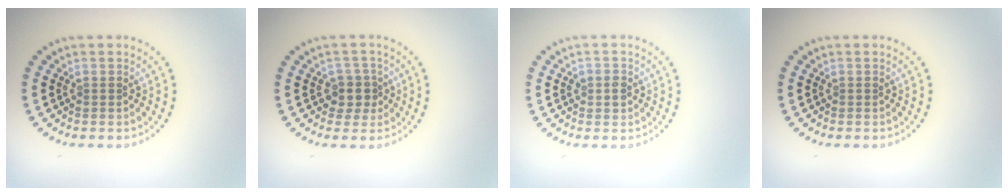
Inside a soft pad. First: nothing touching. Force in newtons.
{"total": 2.2, "press": 1.9, "slide": 1.1}
{"total": 1.4, "press": 1.4, "slide": 0.3}
{"total": 0.0}